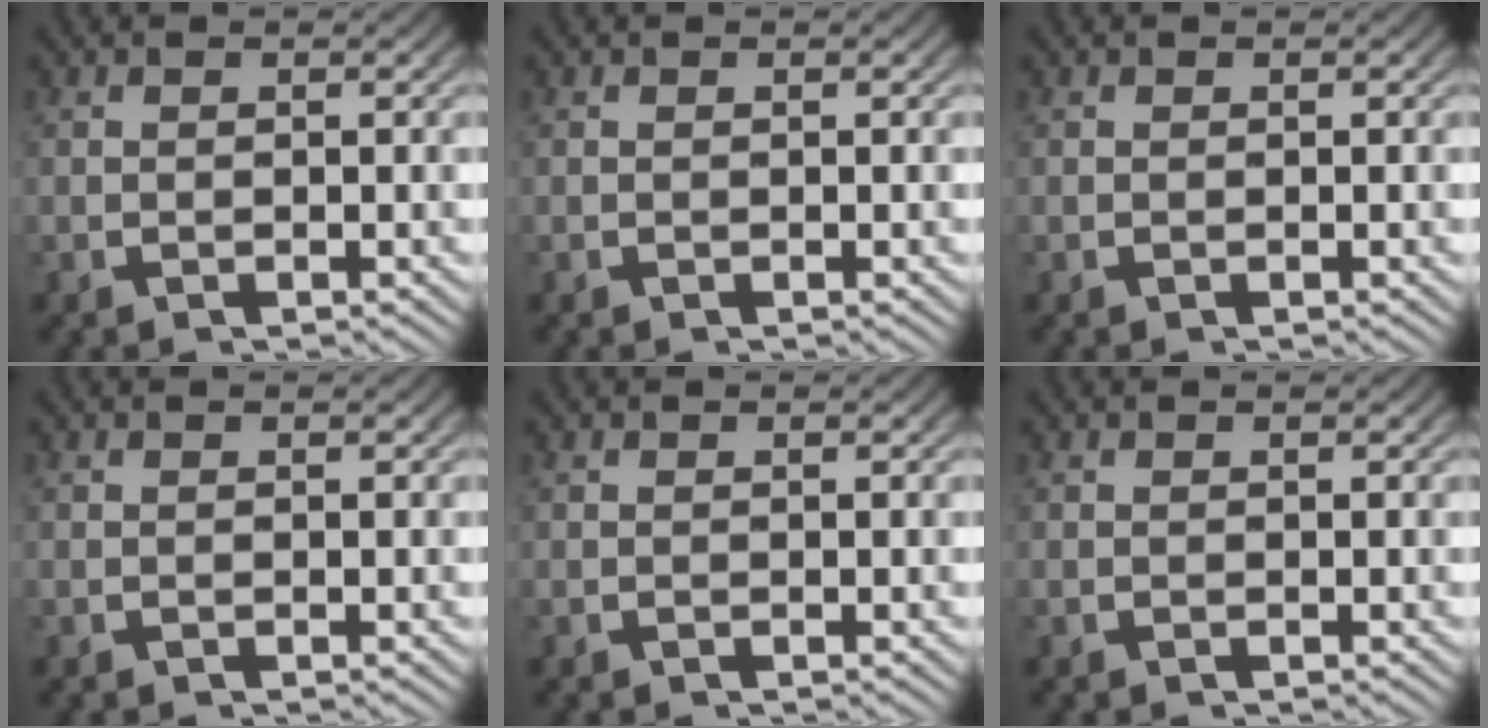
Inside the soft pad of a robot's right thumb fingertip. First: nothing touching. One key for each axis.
{"total": 0.0}
{"total": 0.0}
{"total": 0.0}
{"total": 0.0}
{"total": 0.0}